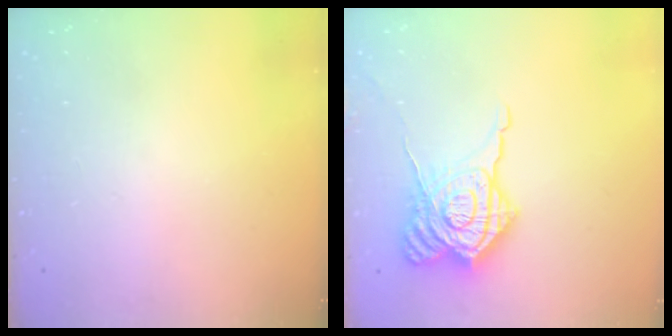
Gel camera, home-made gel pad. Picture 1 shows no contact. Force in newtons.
{"total": 17.6, "press": 17.5, "slide": 1.3}